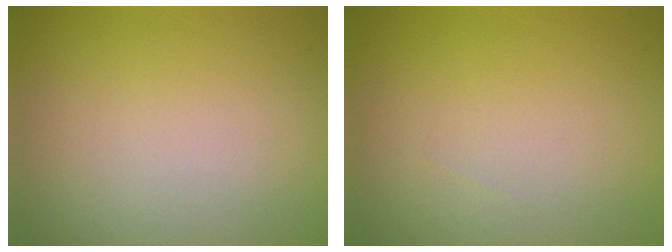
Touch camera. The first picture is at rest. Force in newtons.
{"total": 0.0}